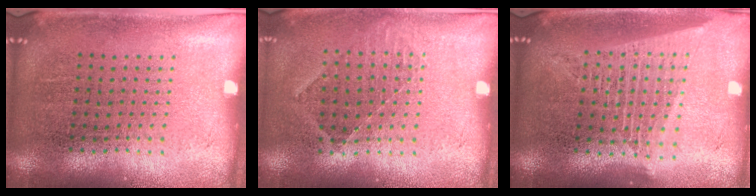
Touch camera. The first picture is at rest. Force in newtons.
{"total": 0.8, "press": 0.8, "slide": 0.3}
{"total": 1.8, "press": 1.6, "slide": 0.8}